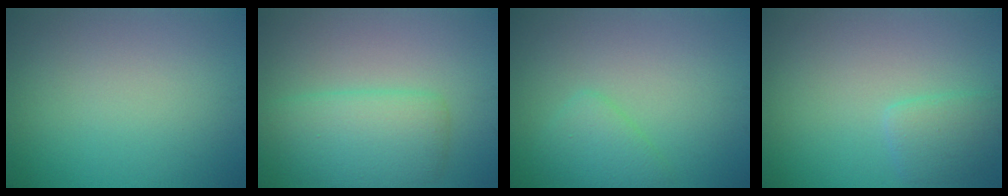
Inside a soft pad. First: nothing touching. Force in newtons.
{"total": 4.8, "press": 4.8, "slide": 0.2}
{"total": 2.3, "press": 2.3, "slide": 0.2}
{"total": 2.1, "press": 2.1, "slide": 0.2}